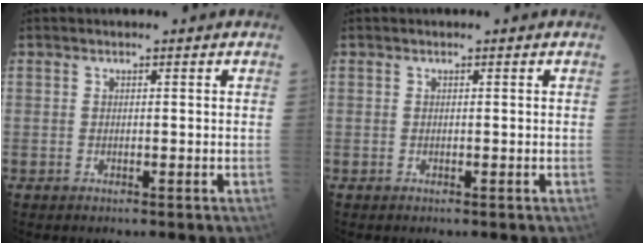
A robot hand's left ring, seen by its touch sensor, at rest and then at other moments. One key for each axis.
{"total": 0.0}